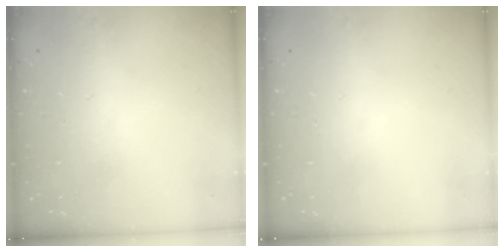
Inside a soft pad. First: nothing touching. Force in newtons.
{"total": 0.0}